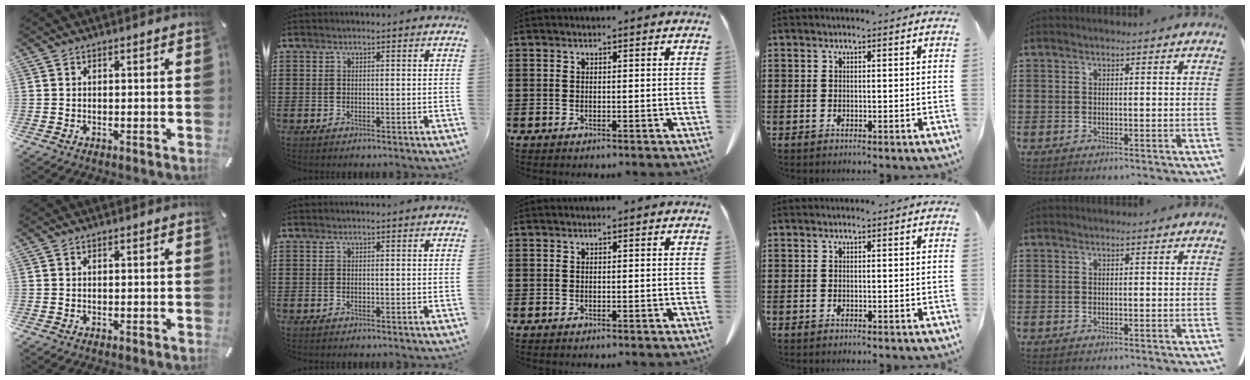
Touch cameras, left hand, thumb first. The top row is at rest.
{}